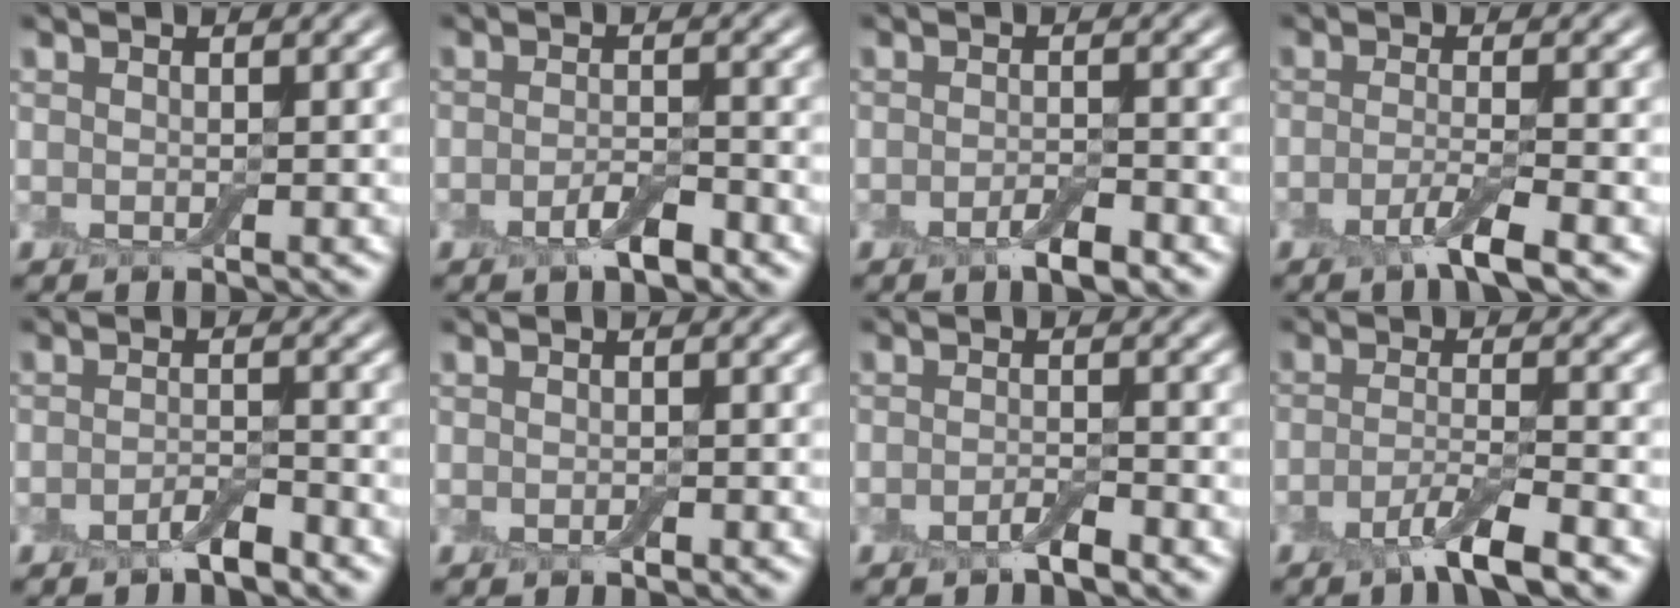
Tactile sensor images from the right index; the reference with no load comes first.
{"total": 2.5, "force": [-1.4, 0.8, 1.9], "torque": [-0.035, 0.001, -0.028]}
{"total": 2.2, "force": [-1.3, 0.6, 1.8], "torque": [-0.029, -0.001, -0.023]}
{"total": 3.0, "force": [-1.6, 0.4, 2.5], "torque": [-0.041, -0.001, -0.041]}
{"total": 1.9, "force": [-1.3, 0.5, 1.3], "torque": [-0.024, 0.003, -0.027]}
{"total": 0.5, "force": [-0.2, 0.2, 0.4], "torque": [-0.008, 0.000, -0.003]}
{"total": 1.6, "force": [-1.0, 0.3, 1.1], "torque": [-0.022, 0.000, -0.022]}
{"total": 4.0, "force": [-2.4, 0.7, 3.2], "torque": [-0.056, -0.002, -0.057]}